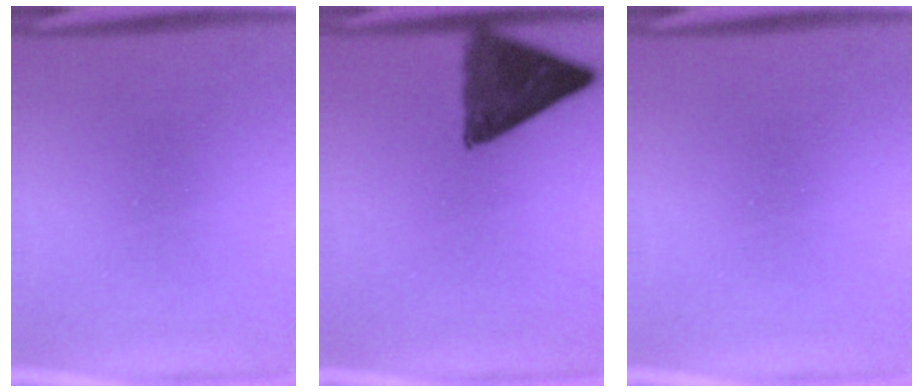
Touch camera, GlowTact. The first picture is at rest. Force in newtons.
{"total": 10.5}
{"total": 0.0}